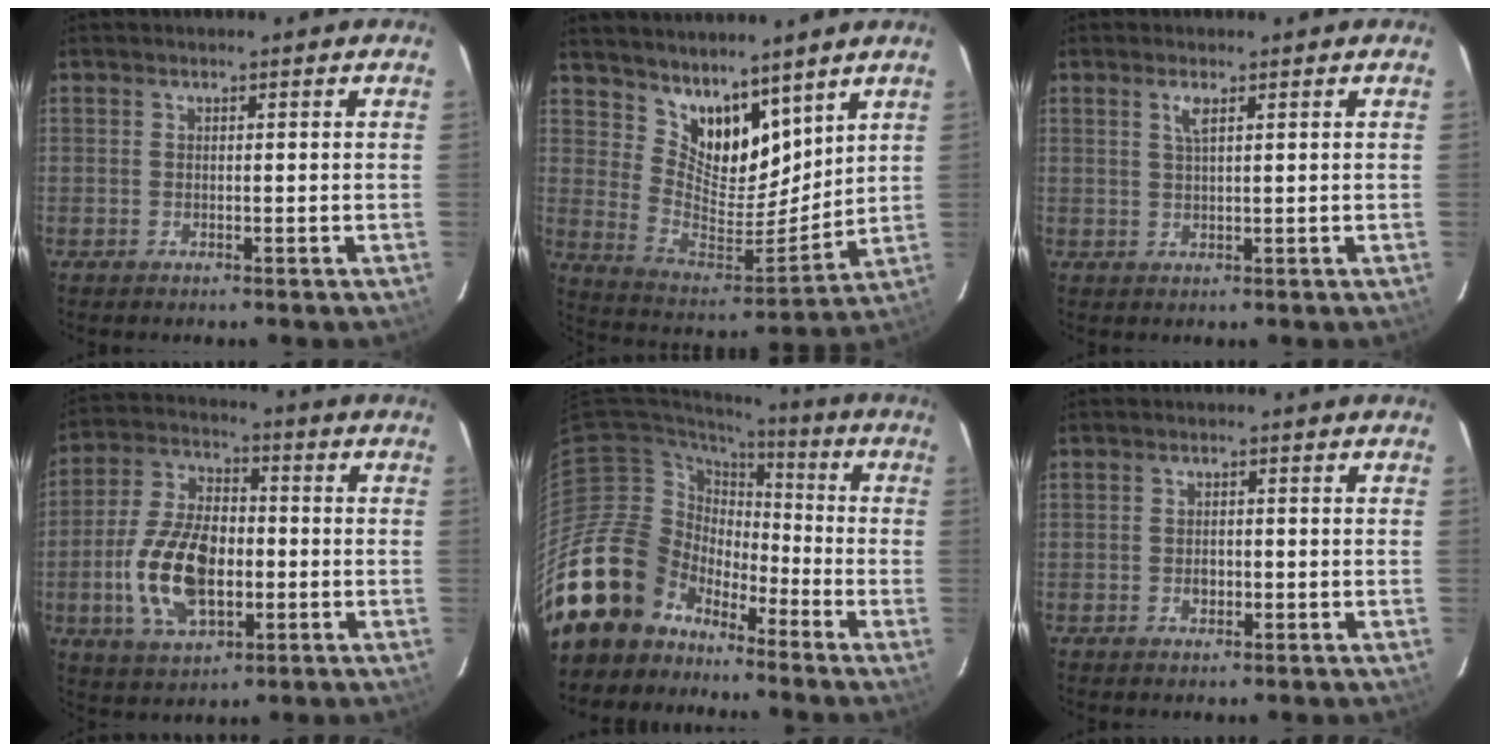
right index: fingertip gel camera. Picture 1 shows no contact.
{"total": 13.7, "force": [10.3, 6.9, 5.8], "torque": [-0.112, -0.004, 0.201]}
{"total": 2.0, "force": [1.1, 0.4, 1.7], "torque": [-0.034, 0.002, 0.020]}
{"total": 15.8, "force": [-3.4, 8.9, 12.6], "torque": [-0.259, 0.006, -0.053]}
{"total": 20.2, "force": [-13.1, 13.8, 6.6], "torque": [-0.154, 0.029, -0.228]}
{"total": 1.9, "force": [-0.6, 1.4, 1.1], "torque": [-0.018, 0.002, -0.010]}